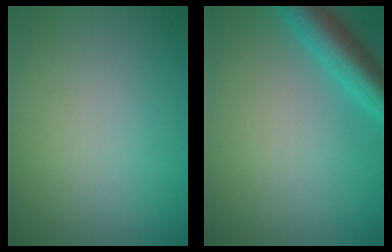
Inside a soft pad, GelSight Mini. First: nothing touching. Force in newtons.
{"total": 4.8, "press": 4.8, "slide": 0.2}